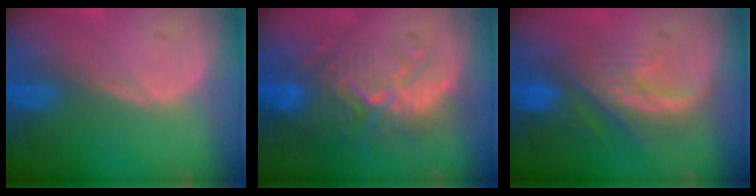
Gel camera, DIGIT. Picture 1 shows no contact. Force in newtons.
{"total": 10.5, "press": 9.6, "slide": 4.1}
{"total": 8.1, "press": 7.3, "slide": 3.4}